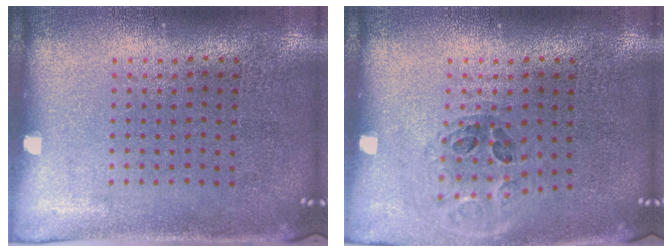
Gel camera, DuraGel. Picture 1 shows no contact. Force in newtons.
{"total": 0.9, "press": 0.9, "slide": 0.1}